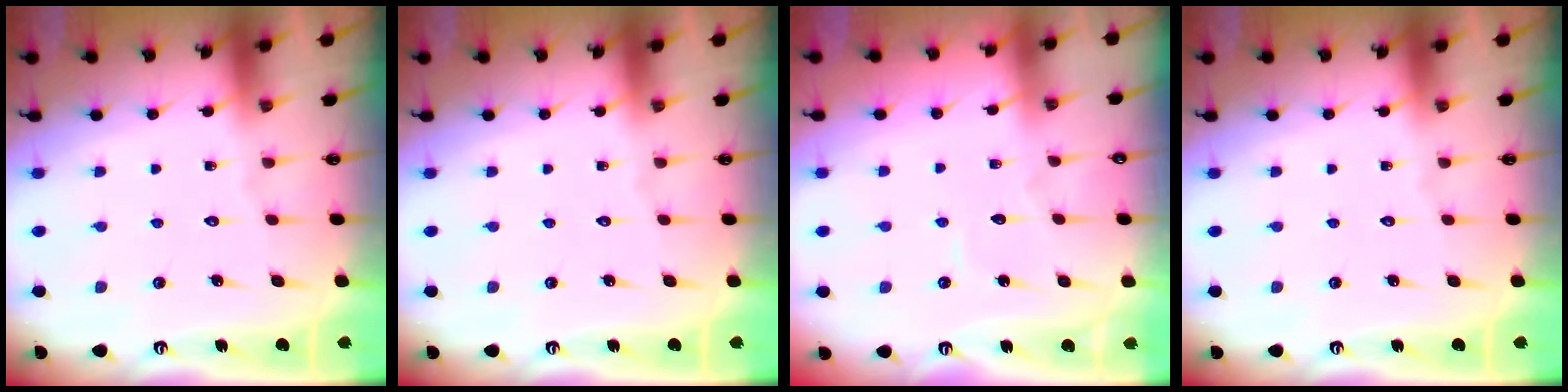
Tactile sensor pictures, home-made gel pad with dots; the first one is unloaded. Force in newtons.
{"total": 0.0}
{"total": 3.1, "press": 3.1, "slide": 0.2}
{"total": 0.0}